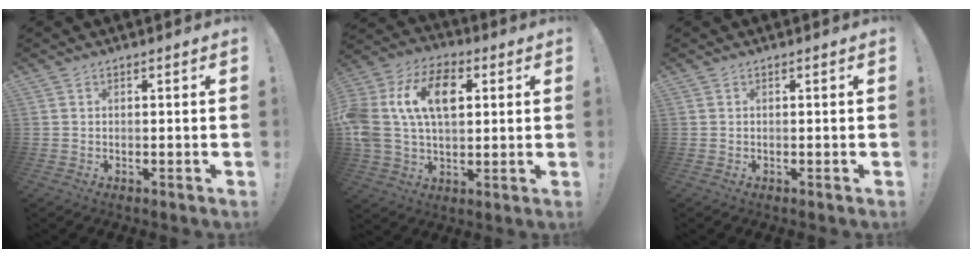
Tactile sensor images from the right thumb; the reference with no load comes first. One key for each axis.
{"total": 18.0, "fx": 4.8, "fy": 11.9, "fz": 12.7, "tx": -0.230, "ty": -0.007, "tz": 0.081}
{"total": 0.0}